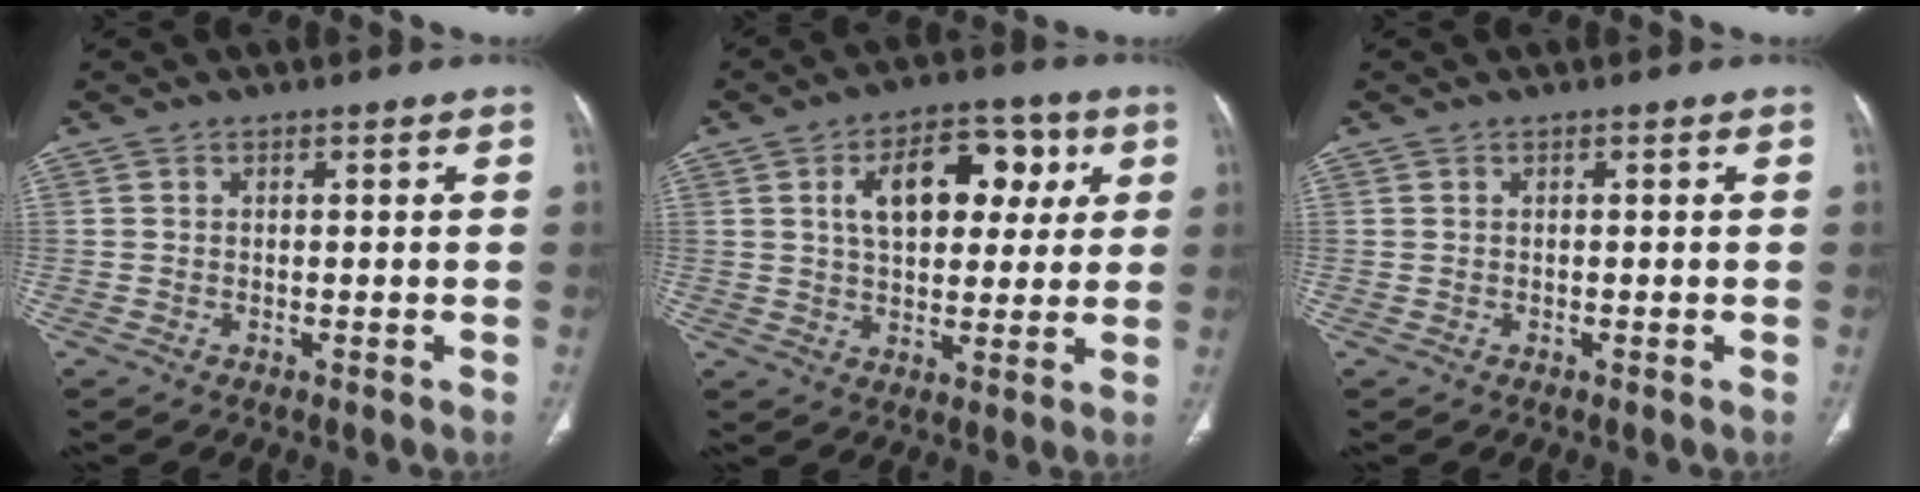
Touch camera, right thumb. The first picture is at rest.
{"total": 14.0, "force": [4.1, 8.3, 10.5], "torque": [-0.118, 0.007, 0.061]}
{"total": 0.0}